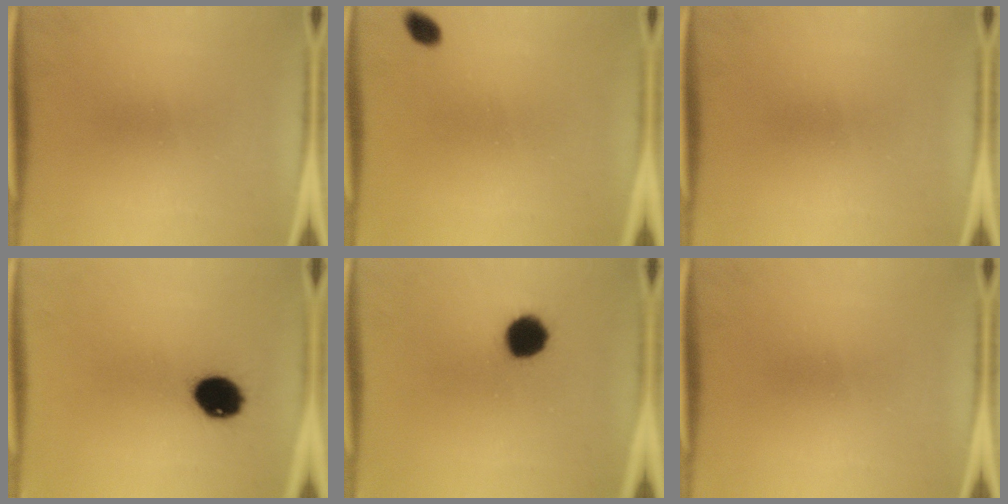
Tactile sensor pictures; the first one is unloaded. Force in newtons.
{"total": 2.0}
{"total": 0.0}
{"total": 9.1}
{"total": 7.2}
{"total": 0.0}